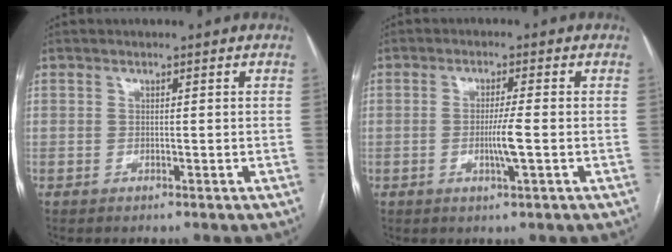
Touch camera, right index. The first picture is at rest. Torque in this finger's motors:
{"motor_torque": [0.71, 0.50, 0.36, 0.10]}